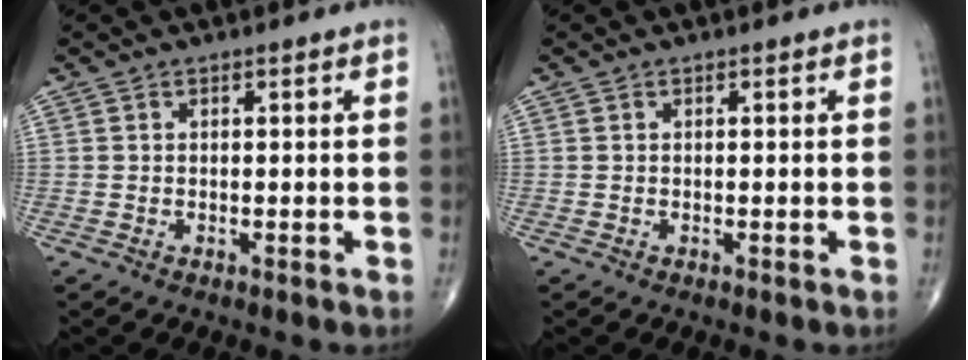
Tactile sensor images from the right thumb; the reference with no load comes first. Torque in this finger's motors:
{"motor_torque": [0.01, 0.01, -0.05, 0.05, 0.00]}